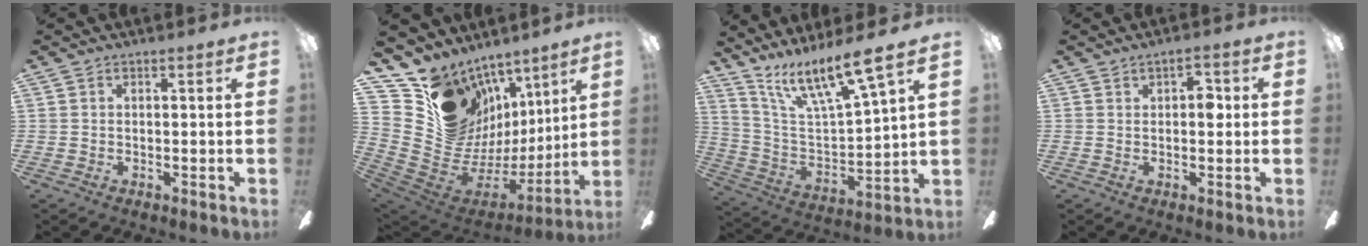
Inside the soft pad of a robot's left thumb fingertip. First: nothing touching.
{"total": 16.1, "force": [9.4, 12.4, 3.9], "torque": [-0.080, -0.082, 0.206]}
{"total": 15.9, "force": [12.5, 2.5, 9.6], "torque": [-0.194, -0.086, 0.211]}
{"total": 4.0, "force": [0.9, 2.0, 3.3], "torque": [-0.034, -0.002, 0.006]}